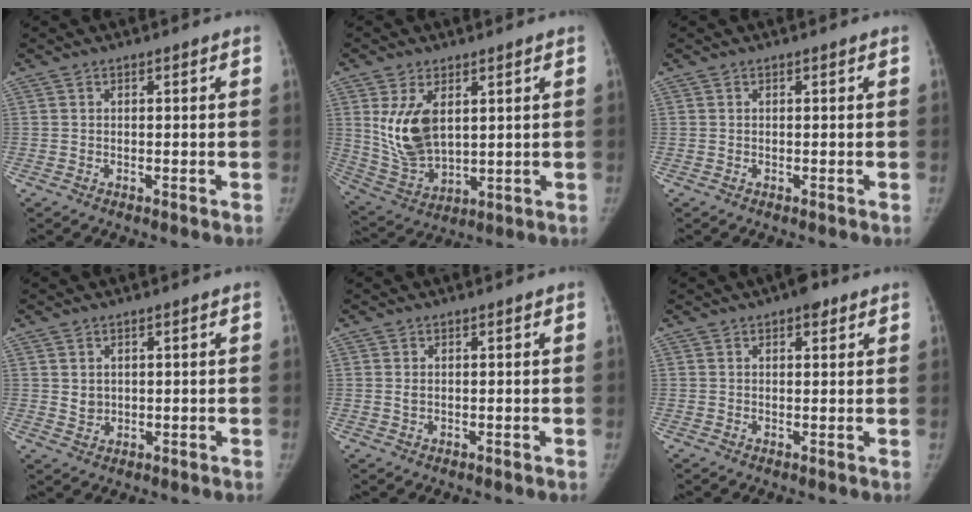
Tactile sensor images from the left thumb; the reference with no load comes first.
{"total": 11.4, "force": [3.3, 6.6, 8.8], "torque": [-0.155, -0.022, 0.081]}
{"total": 0.0}
{"total": 2.1, "force": [0.7, 1.7, 1.0], "torque": [-0.009, -0.009, 0.021]}
{"total": 0.9, "force": [0.3, 0.5, 0.7], "torque": [-0.014, 0.000, 0.010]}
{"total": 3.6, "force": [2.3, 1.6, 2.3], "torque": [-0.019, -0.006, 0.027]}